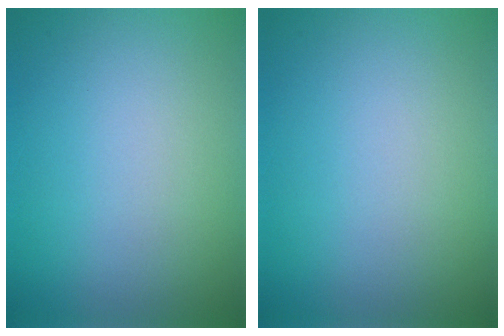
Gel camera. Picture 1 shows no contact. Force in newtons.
{"total": 0.0}